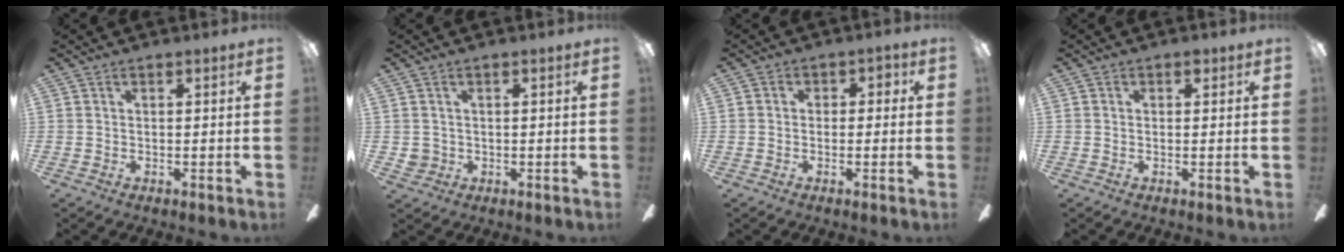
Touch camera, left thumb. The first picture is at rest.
{"total": 2.5, "force": [0.5, 2.4, 0.4], "torque": [-0.012, 0.004, 0.010]}
{"total": 2.7, "force": [-1.1, 2.2, 1.1], "torque": [-0.019, 0.016, -0.022]}
{"total": 1.1, "force": [0.3, 0.9, 0.6], "torque": [-0.005, 0.002, 0.003]}